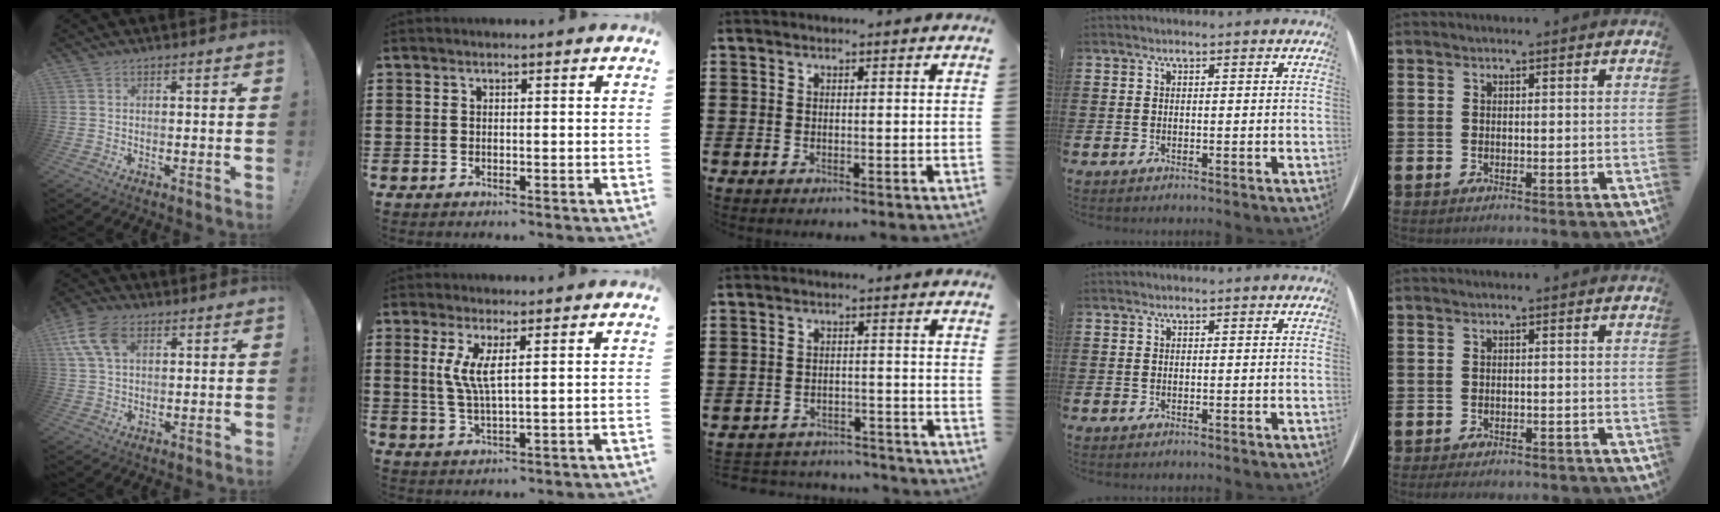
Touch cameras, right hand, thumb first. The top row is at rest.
{"thumb": {"total": 11.1, "force": [4.3, 6.9, 7.5], "torque": [-0.152, -0.003, 0.083]}, "index": {"total": 4.8, "force": [1.4, 0.9, 4.5], "torque": [-0.101, -0.005, 0.021]}, "middle": {"total": 3.3, "force": [-3.2, 0.5, -0.1], "torque": [-0.004, 0.000, -0.070]}, "little": {"total": 1.3, "force": [-1.2, 0.2, 0.3], "torque": [-0.008, 0.000, -0.025]}}